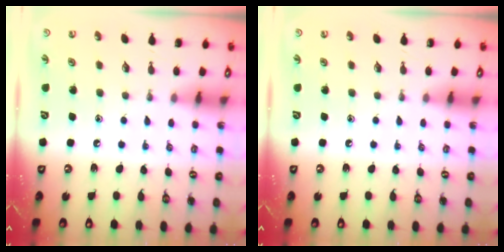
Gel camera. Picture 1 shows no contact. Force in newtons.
{"total": 0.0}